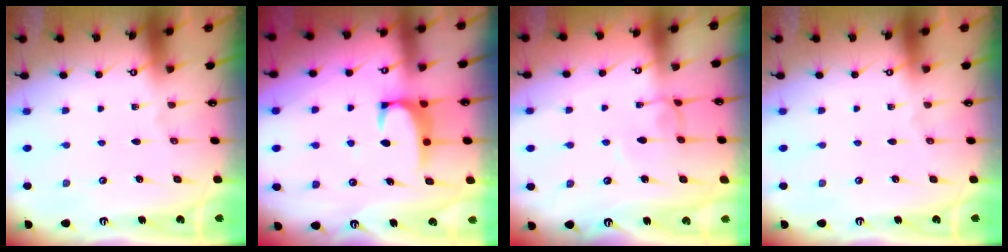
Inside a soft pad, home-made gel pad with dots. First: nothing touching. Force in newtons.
{"total": 2.0, "press": 2.0, "slide": 0.3}
{"total": 1.4, "press": 1.4, "slide": 0.4}
{"total": 0.0}